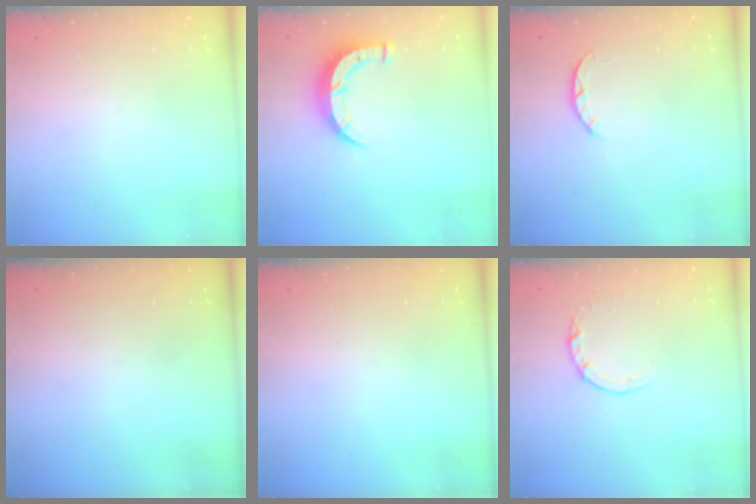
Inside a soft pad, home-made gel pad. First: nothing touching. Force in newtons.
{"total": 7.9, "press": 7.8, "slide": 0.8}
{"total": 2.6, "press": 2.5, "slide": 0.4}
{"total": 0.0}
{"total": 0.0}
{"total": 2.5, "press": 2.5, "slide": 0.2}